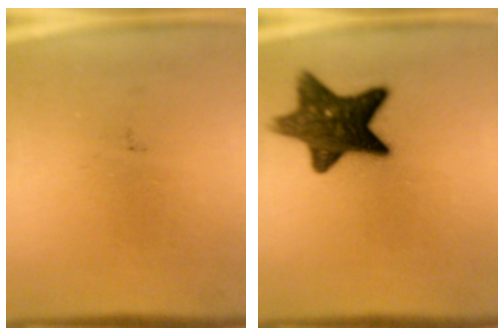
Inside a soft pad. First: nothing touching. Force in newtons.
{"total": 12.0}